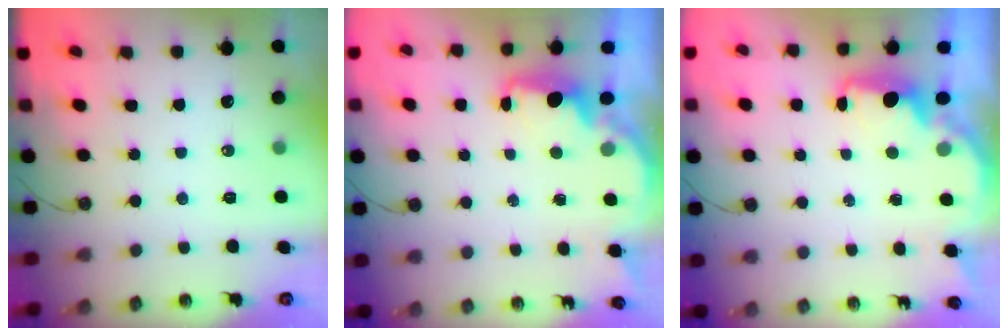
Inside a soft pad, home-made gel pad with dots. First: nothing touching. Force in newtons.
{"total": 2.5, "press": 2.4, "slide": 0.8}
{"total": 2.5, "press": 2.4, "slide": 0.8}